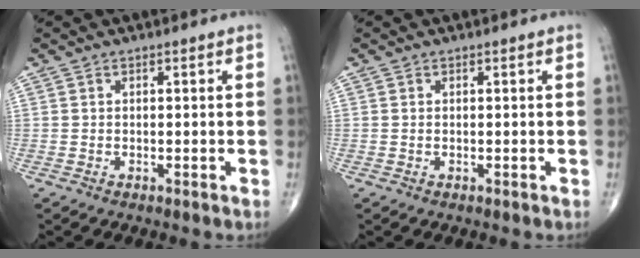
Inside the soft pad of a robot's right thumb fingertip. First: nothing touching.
{"total": 0.0}